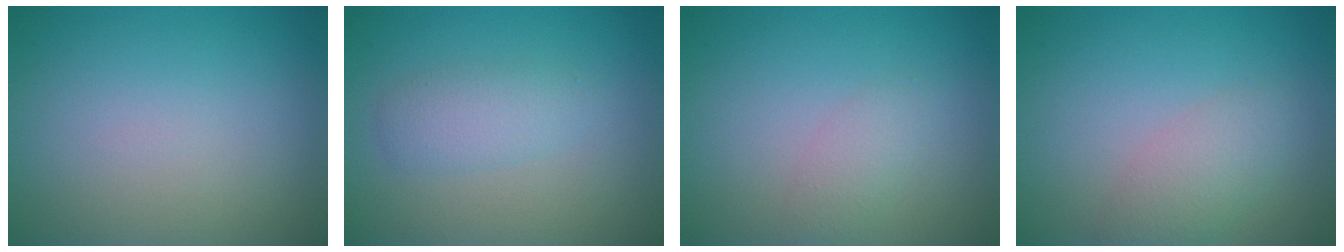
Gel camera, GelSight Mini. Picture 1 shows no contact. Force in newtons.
{"total": 2.3, "press": 2.3, "slide": 0.1}
{"total": 1.5, "press": 1.5, "slide": 0.1}
{"total": 2.7, "press": 2.7, "slide": 0.1}